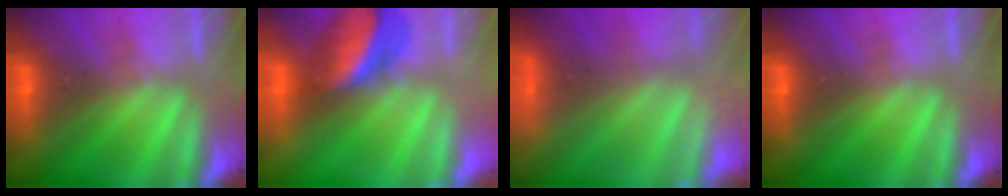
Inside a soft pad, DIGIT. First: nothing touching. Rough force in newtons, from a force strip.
{"total": 2.5}
{"total": 8.7}
{"total": 0.0}